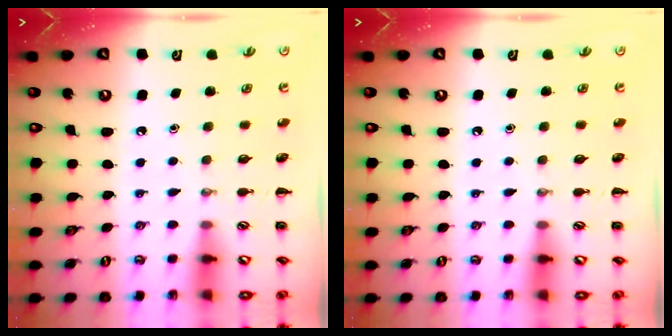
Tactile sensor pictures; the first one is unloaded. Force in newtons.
{"total": 0.0}